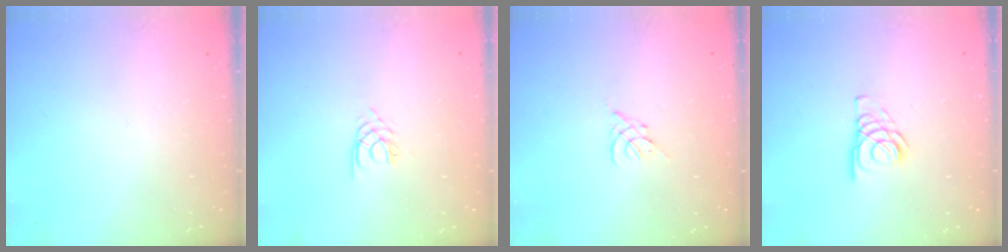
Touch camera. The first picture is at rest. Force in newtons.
{"total": 1.9, "press": 1.9, "slide": 0.2}
{"total": 1.8, "press": 1.7, "slide": 0.5}
{"total": 5.9, "press": 5.8, "slide": 0.8}